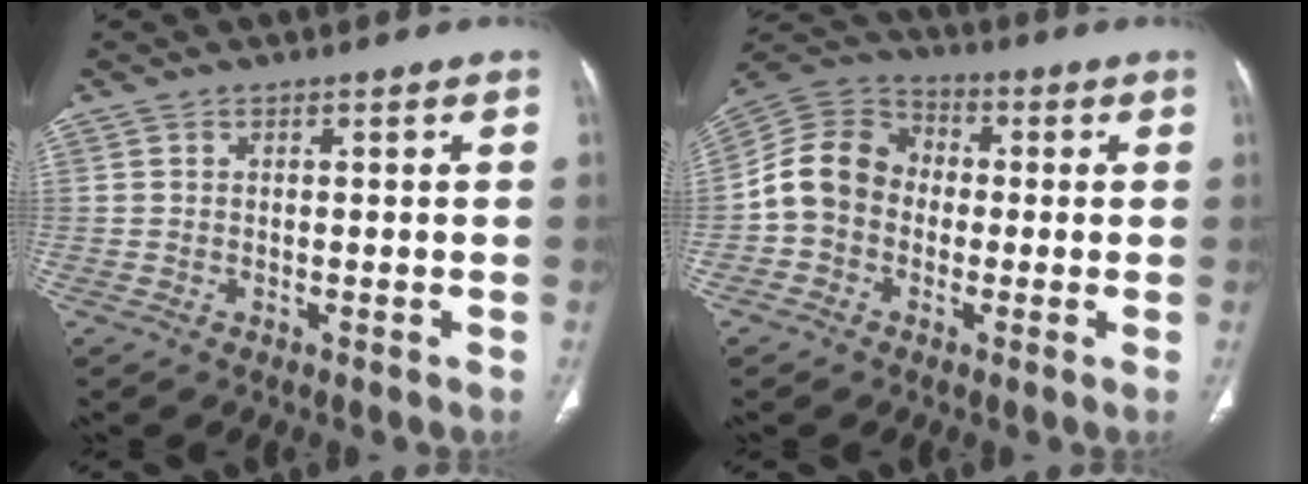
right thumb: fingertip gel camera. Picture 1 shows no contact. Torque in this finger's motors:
{"motor_torque": [0.17, 0.08, 0.84, -0.74, 0.11]}